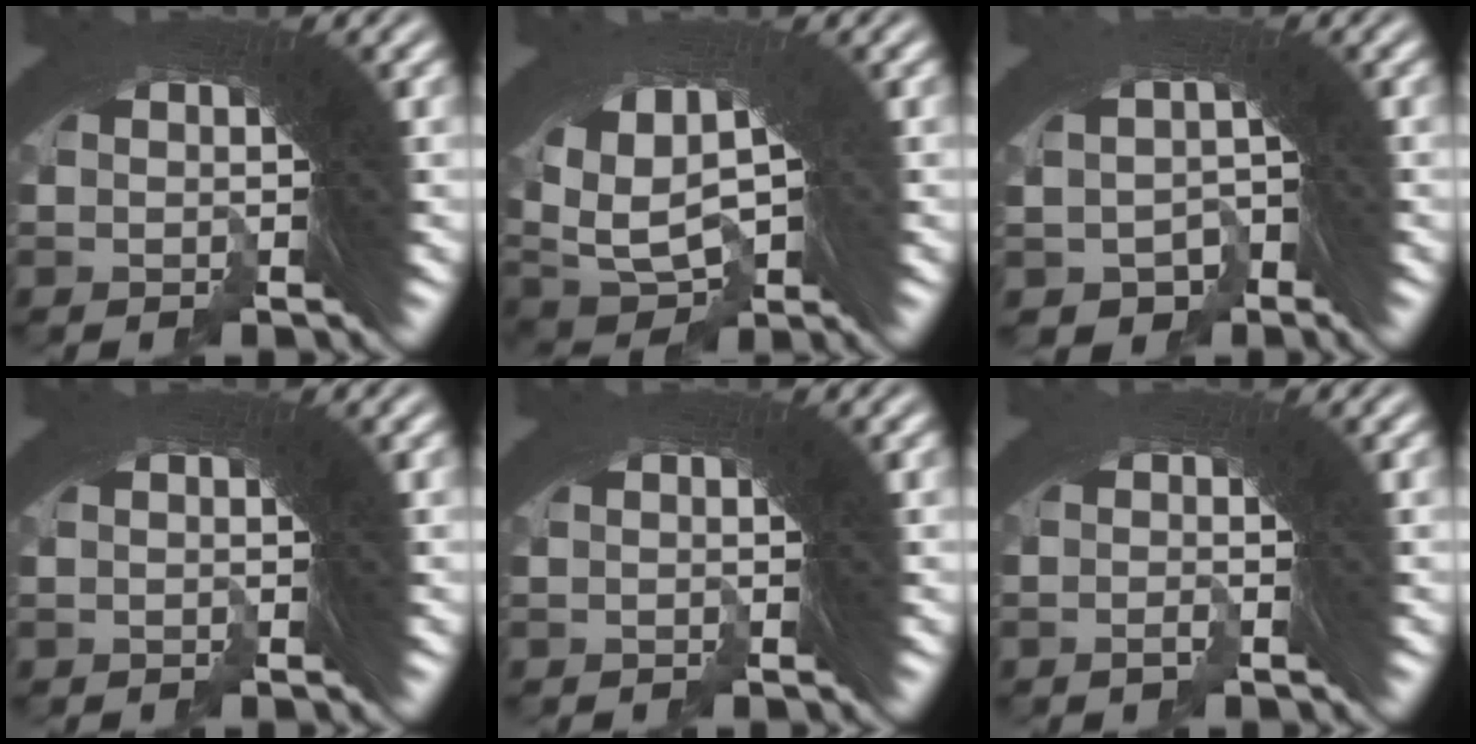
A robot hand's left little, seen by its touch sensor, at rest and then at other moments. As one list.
[{"total": 9.2, "force": [-2.2, 7.7, 4.5], "torque": [-0.143, -0.043, -0.019]}, {"total": 6.3, "force": [-4.9, 3.7, -1.3], "torque": [-0.007, -0.040, -0.068]}, {"total": 0.5, "force": [-0.3, 0.0, -0.5], "torque": [0.007, 0.000, -0.004]}, {"total": 0.8, "force": [-0.4, -0.2, -0.7], "torque": [0.011, -0.001, -0.006]}, {"total": 1.0, "force": [-0.9, 0.0, -0.3], "torque": [0.010, 0.007, -0.020]}]